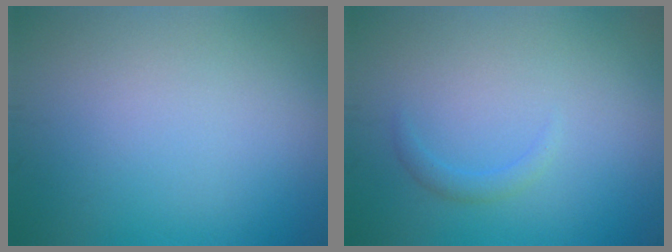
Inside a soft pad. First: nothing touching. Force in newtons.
{"total": 1.1, "press": 1.1, "slide": 0.1}